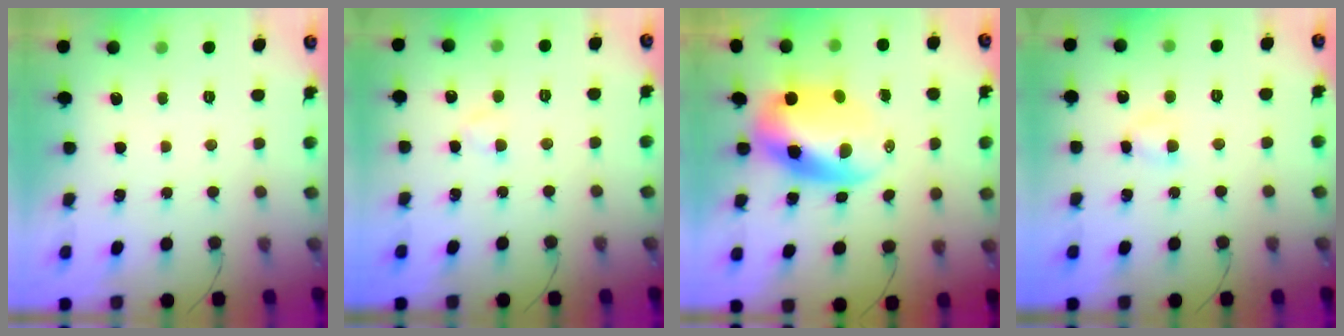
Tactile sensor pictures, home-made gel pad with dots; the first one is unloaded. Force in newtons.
{"total": 2.0, "press": 1.8, "slide": 0.9}
{"total": 10.5, "press": 10.1, "slide": 2.8}
{"total": 3.4, "press": 3.2, "slide": 1.2}